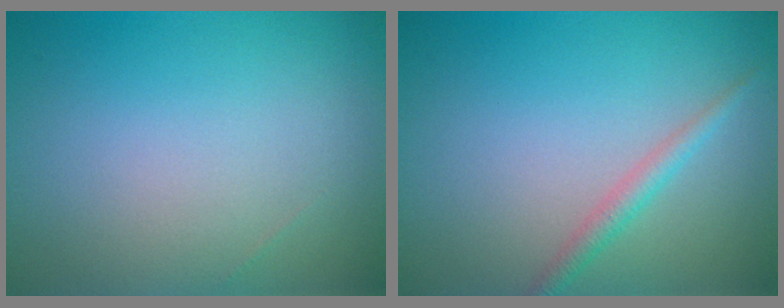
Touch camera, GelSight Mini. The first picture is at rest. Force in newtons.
{"total": 1.6, "press": 1.6, "slide": 0.0}